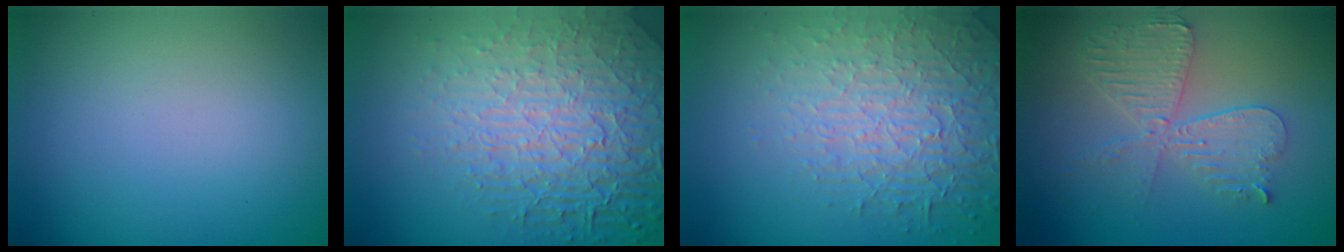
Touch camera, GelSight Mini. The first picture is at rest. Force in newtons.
{"total": 8.9, "press": 6.0, "slide": 6.6}
{"total": 4.5, "press": 4.2, "slide": 1.7}
{"total": 4.3, "press": 3.7, "slide": 2.1}